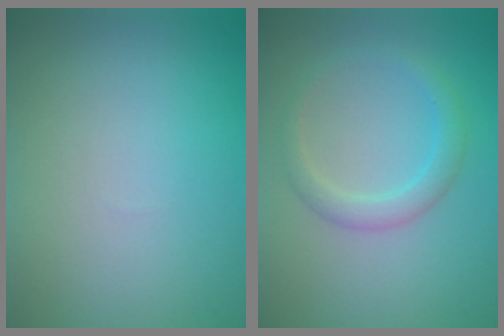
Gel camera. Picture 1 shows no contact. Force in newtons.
{"total": 2.2, "press": 2.2, "slide": 0.1}